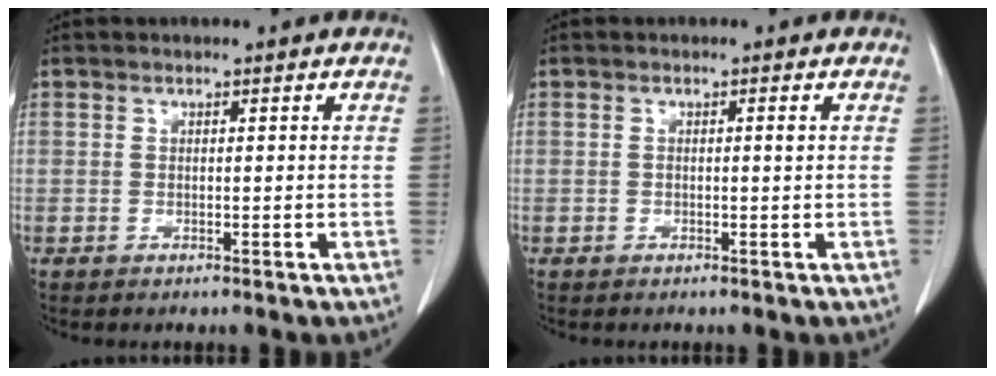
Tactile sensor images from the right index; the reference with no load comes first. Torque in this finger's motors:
{"motor_torque": [-0.03, 0.05, 0.00, 0.00]}